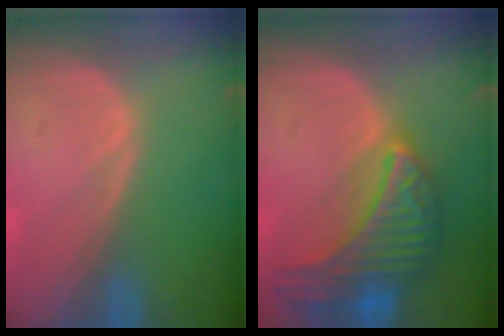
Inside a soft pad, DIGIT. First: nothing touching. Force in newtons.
{"total": 10.0, "press": 10.0, "slide": 0.5}